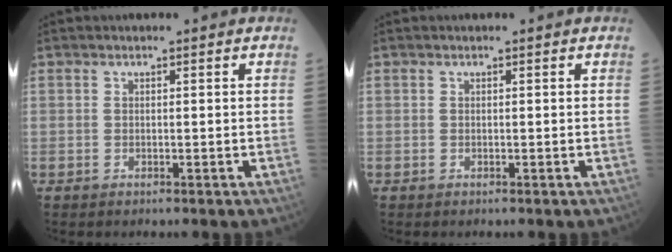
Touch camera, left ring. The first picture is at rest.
{"total": 0.0}